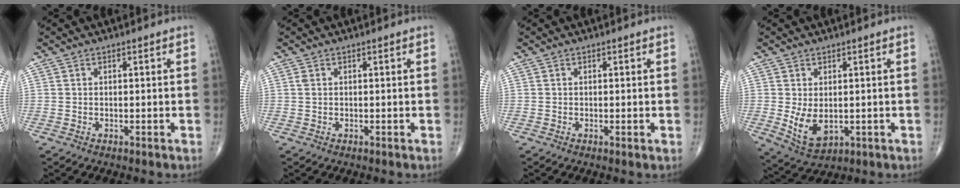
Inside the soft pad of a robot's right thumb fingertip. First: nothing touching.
{"total": 0.7, "force": [0.2, 0.4, 0.5], "torque": [-0.013, 0.006, 0.005]}
{"total": 0.6, "force": [-0.1, 0.1, 0.6], "torque": [-0.013, -0.003, -0.002]}
{"total": 6.5, "force": [-0.3, 3.9, 5.2], "torque": [-0.091, -0.013, 0.011]}